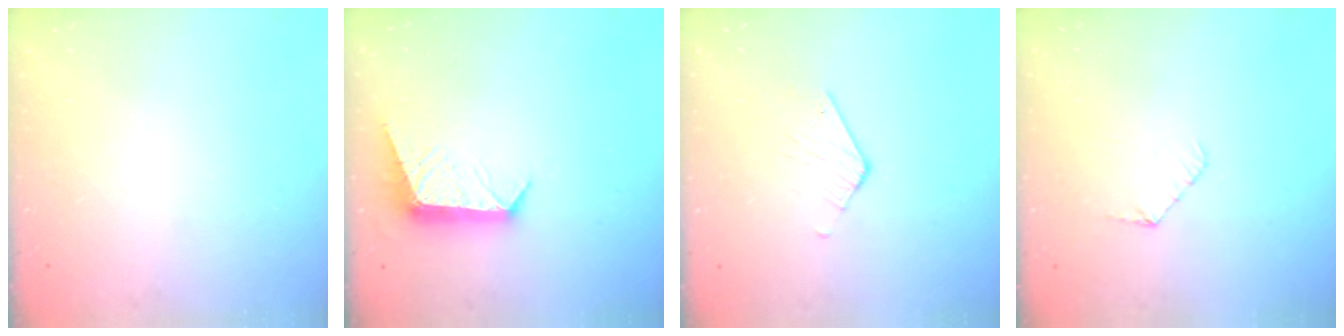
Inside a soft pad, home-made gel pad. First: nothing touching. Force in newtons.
{"total": 8.9, "press": 8.9, "slide": 0.5}
{"total": 2.6, "press": 2.6, "slide": 0.2}
{"total": 4.4, "press": 4.4, "slide": 0.4}